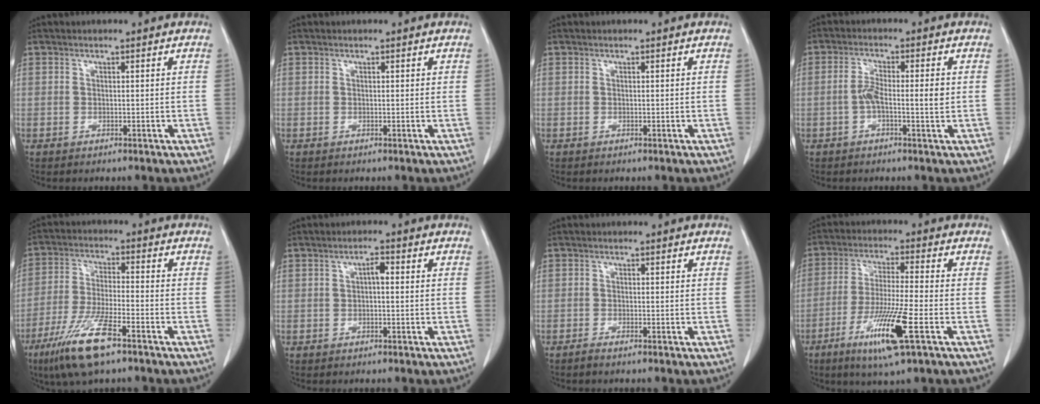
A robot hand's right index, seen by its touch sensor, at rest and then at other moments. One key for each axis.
{"total": 0.0}
{"total": 0.0}
{"total": 4.7, "fx": -0.5, "fy": 0.9, "fz": 4.6, "tx": -0.085, "ty": 0.009, "tz": -0.010}
{"total": 10.9, "fx": -6.8, "fy": 1.8, "fz": 8.3, "tx": -0.169, "ty": -0.024, "tz": -0.122}
{"total": 1.8, "fx": 0.1, "fy": 0.6, "fz": 1.7, "tx": -0.028, "ty": 0.005, "tz": 0.000}
{"total": 1.2, "fx": -1.0, "fy": 0.0, "fz": 0.7, "tx": -0.015, "ty": -0.002, "tz": -0.017}
{"total": 11.1, "fx": -5.0, "fy": -0.2, "fz": 9.9, "tx": -0.194, "ty": -0.025, "tz": -0.094}